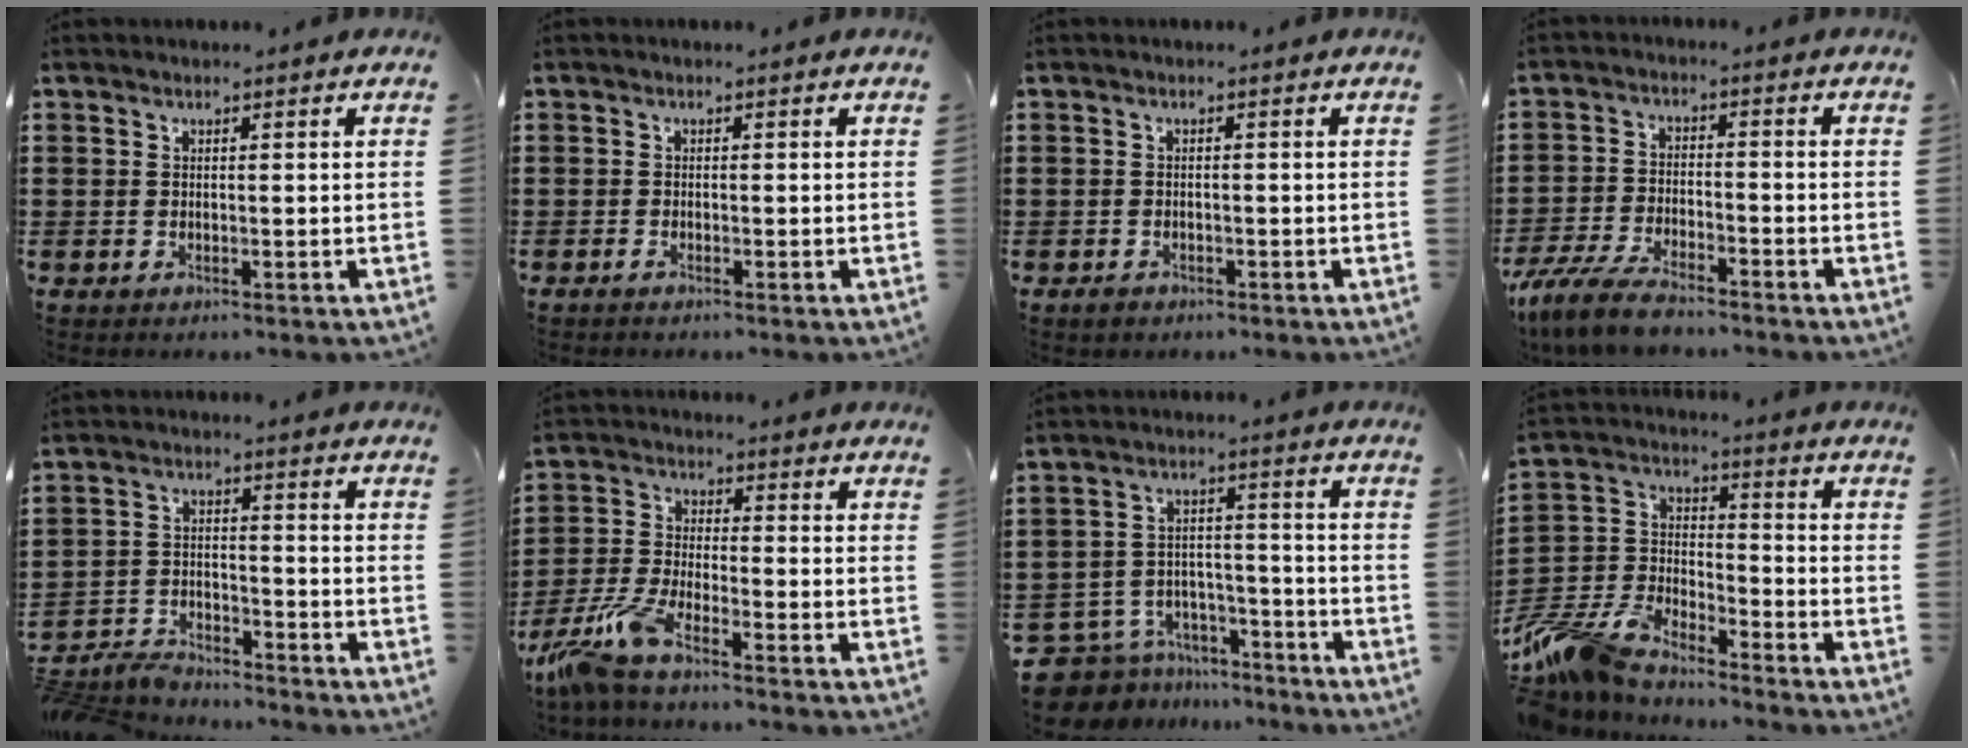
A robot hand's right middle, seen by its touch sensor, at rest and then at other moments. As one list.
[{"total": 0.6, "force": [-0.6, 0.1, 0.3], "torque": [-0.008, -0.003, -0.011]}, {"total": 1.0, "force": [-0.7, 0.5, 0.4], "torque": [-0.011, -0.002, -0.015]}, {"total": 6.4, "force": [-5.6, 1.2, 2.9], "torque": [-0.080, -0.004, -0.111]}, {"total": 5.2, "force": [-5.0, 1.1, 0.9], "torque": [-0.030, 0.005, -0.105]}, {"total": 7.5, "force": [-6.0, 1.1, 4.4], "torque": [-0.123, -0.017, -0.124]}, {"total": 7.4, "force": [-7.1, 1.8, 0.6], "torque": [-0.034, 0.011, -0.147]}, {"total": 9.3, "force": [-8.7, 1.7, 2.7], "torque": [-0.085, 0.003, -0.183]}]